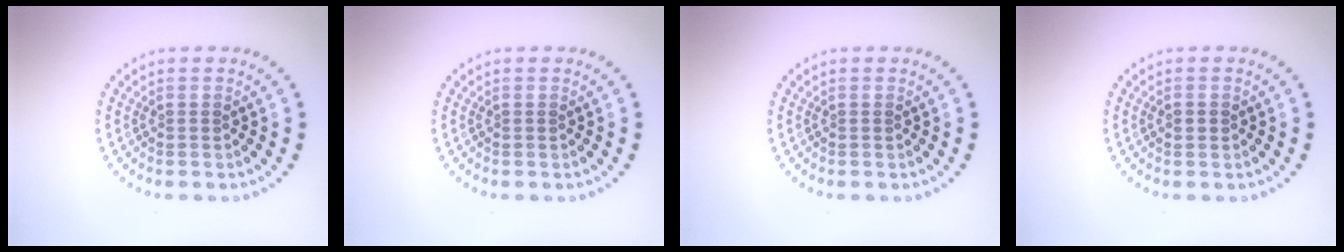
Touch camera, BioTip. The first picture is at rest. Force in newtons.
{"total": 0.0}
{"total": 0.0}
{"total": 1.1, "press": 1.1, "slide": 0.1}